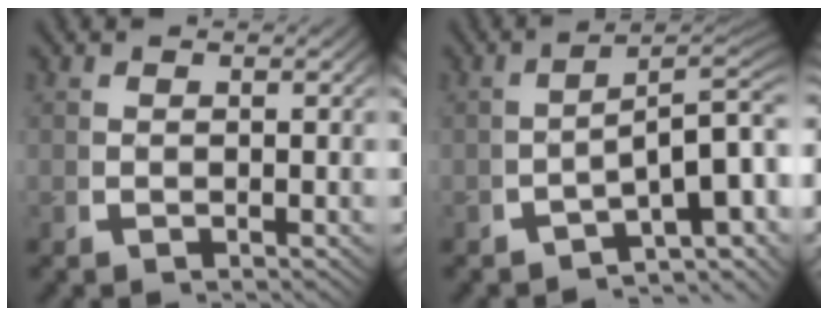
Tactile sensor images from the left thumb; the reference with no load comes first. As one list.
[{"total": 10.2, "force": [-2.5, 5.6, 8.2], "torque": [-0.118, -0.031, -0.028]}]